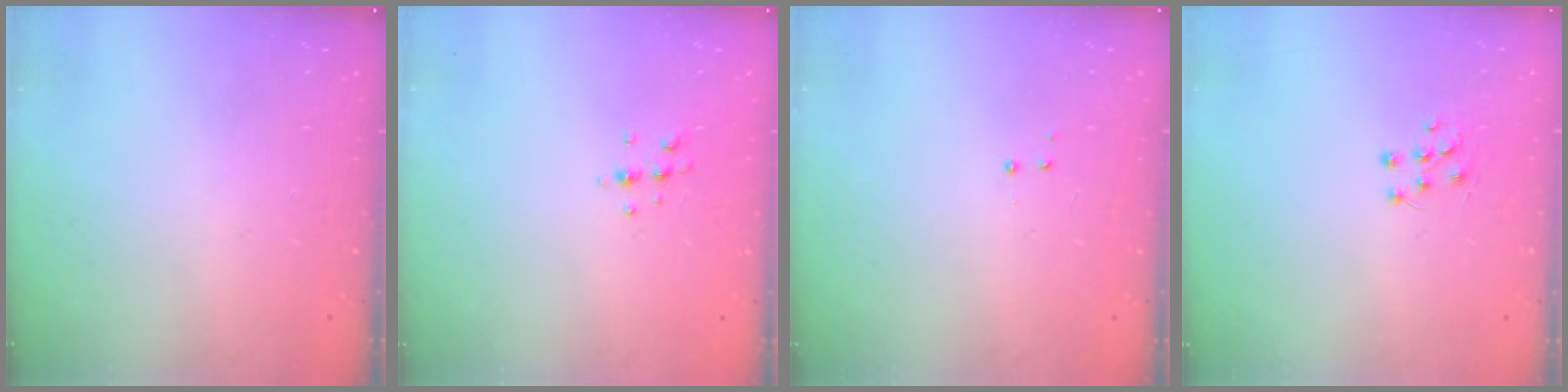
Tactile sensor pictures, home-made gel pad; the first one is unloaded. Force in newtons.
{"total": 5.4, "press": 5.3, "slide": 1.1}
{"total": 2.9, "press": 2.8, "slide": 0.6}
{"total": 5.5, "press": 5.5, "slide": 0.6}